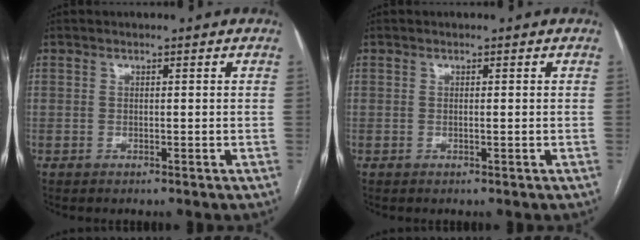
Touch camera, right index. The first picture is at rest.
{"total": 0.0}